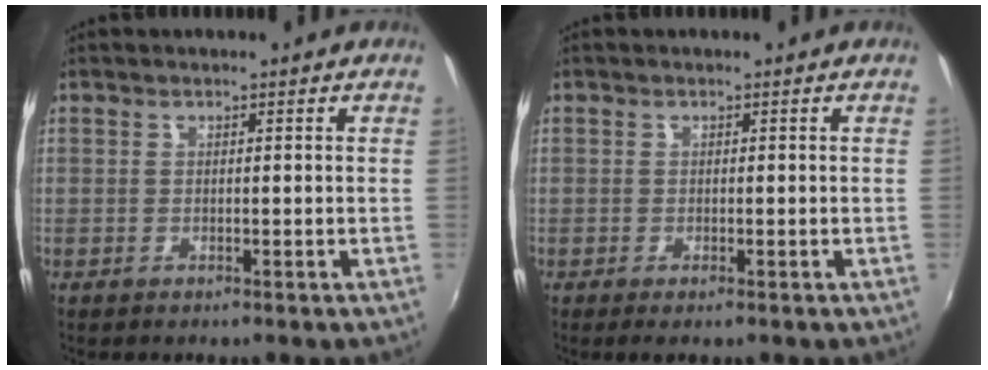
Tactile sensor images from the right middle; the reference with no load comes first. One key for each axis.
{"total": 1.1, "fx": -0.8, "fy": 0.3, "fz": 0.7, "tx": -0.013, "ty": -0.005, "tz": -0.013}